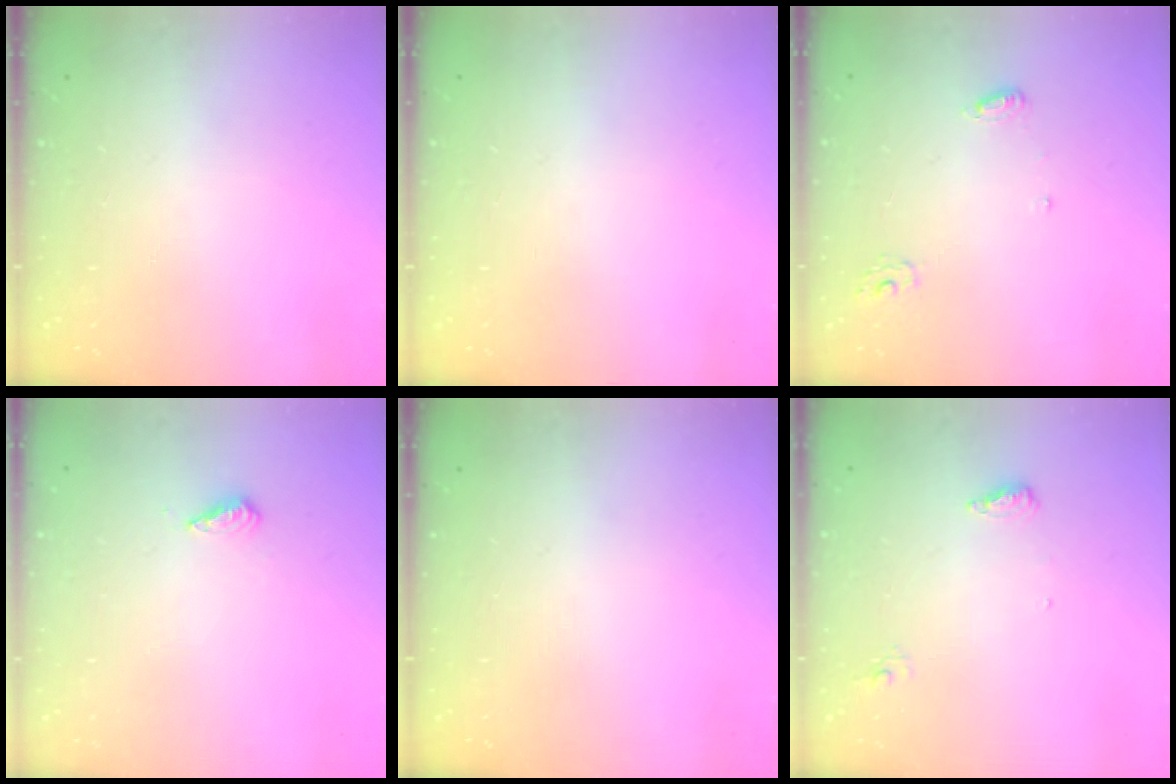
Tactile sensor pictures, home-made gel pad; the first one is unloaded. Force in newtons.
{"total": 0.0}
{"total": 4.7, "press": 4.7, "slide": 0.4}
{"total": 4.2, "press": 4.1, "slide": 1.0}
{"total": 0.0}
{"total": 6.5, "press": 6.4, "slide": 1.1}